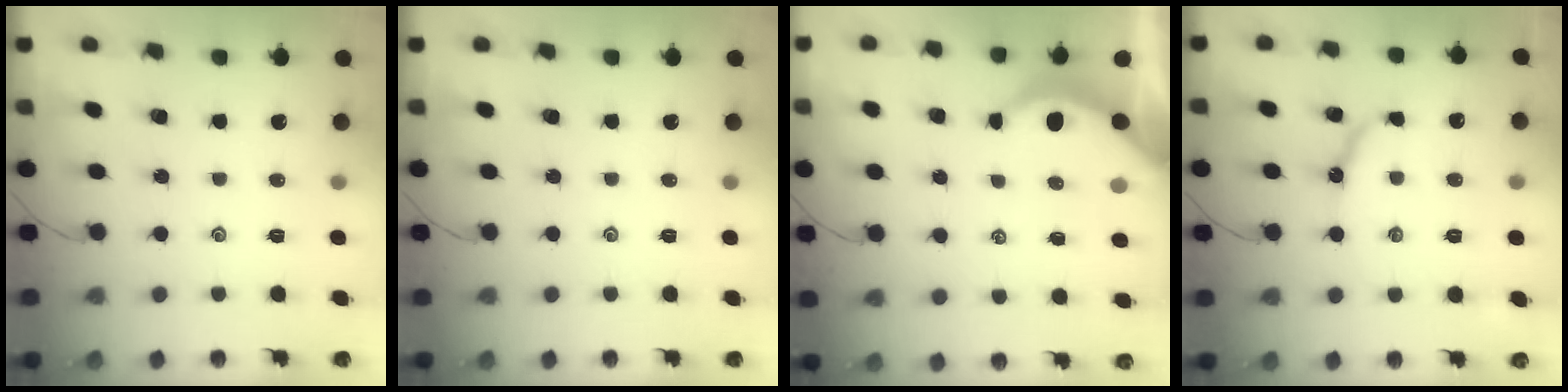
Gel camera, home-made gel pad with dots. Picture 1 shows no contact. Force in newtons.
{"total": 0.0}
{"total": 3.7, "press": 3.6, "slide": 0.5}
{"total": 6.8, "press": 6.8, "slide": 0.7}